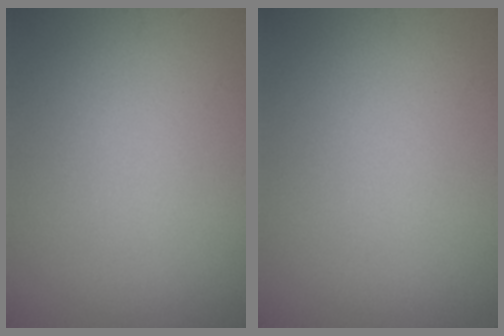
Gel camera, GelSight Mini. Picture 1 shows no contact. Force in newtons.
{"total": 0.0}